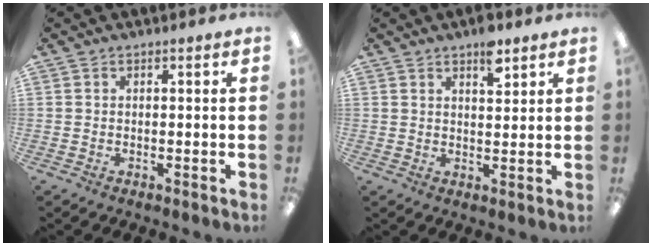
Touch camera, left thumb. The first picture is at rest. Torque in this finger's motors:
{"motor_torque": [0.59, 0.23, 0.83, -0.19, 0.01]}